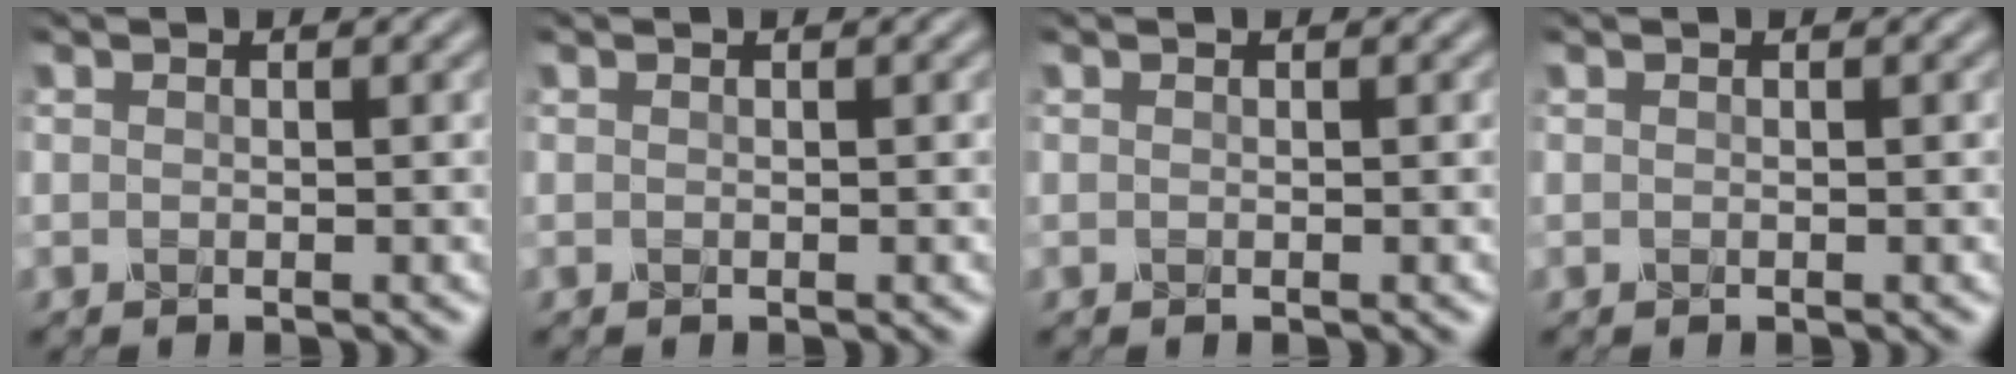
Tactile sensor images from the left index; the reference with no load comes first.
{"total": 0.0}
{"total": 0.0}
{"total": 0.0}